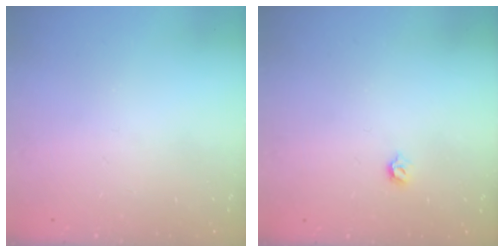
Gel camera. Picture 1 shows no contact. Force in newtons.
{"total": 3.1, "press": 3.0, "slide": 0.8}